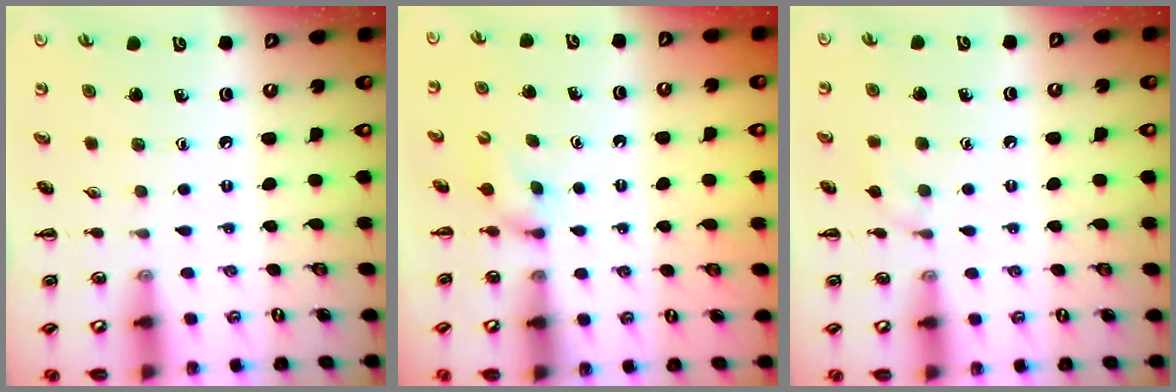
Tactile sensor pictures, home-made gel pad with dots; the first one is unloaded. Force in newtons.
{"total": 2.9, "press": 2.7, "slide": 1.1}
{"total": 5.4, "press": 4.9, "slide": 2.1}